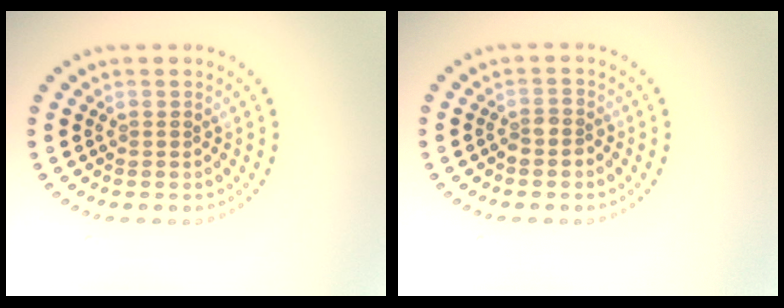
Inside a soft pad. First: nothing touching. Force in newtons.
{"total": 1.4, "press": 1.2, "slide": 0.8}